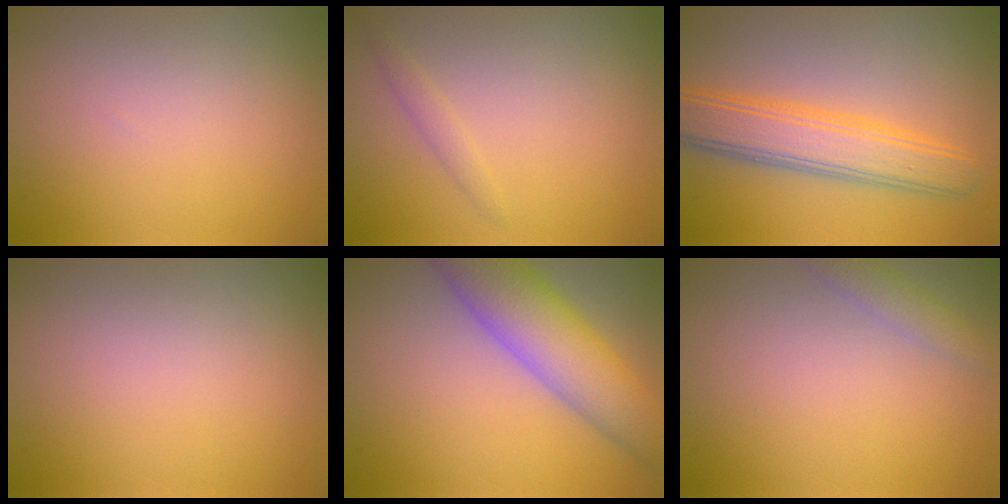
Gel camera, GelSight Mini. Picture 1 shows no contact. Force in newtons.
{"total": 1.6, "press": 1.6, "slide": 0.1}
{"total": 5.9, "press": 5.9, "slide": 0.1}
{"total": 0.0}
{"total": 7.6, "press": 7.6, "slide": 0.4}
{"total": 1.9, "press": 1.9, "slide": 0.1}